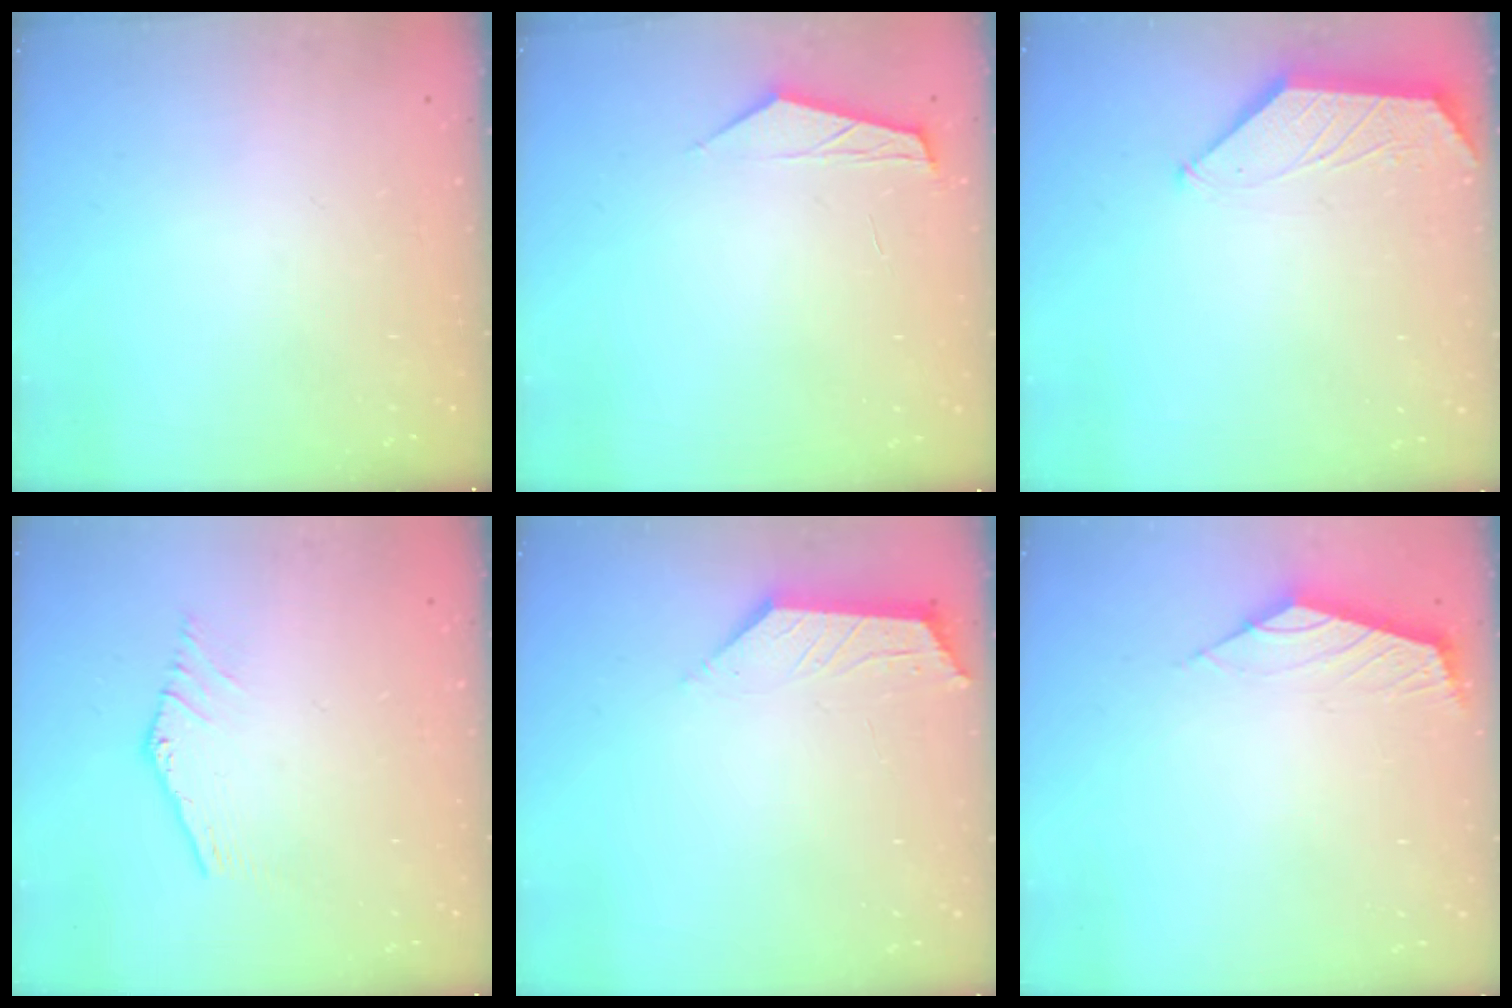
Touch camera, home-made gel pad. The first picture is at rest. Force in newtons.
{"total": 2.7, "press": 2.7, "slide": 0.4}
{"total": 0.7, "press": 0.7, "slide": 0.1}
{"total": 0.7, "press": 0.7, "slide": 0.1}
{"total": 2.1, "press": 2.0, "slide": 0.5}
{"total": 2.4, "press": 2.3, "slide": 0.6}